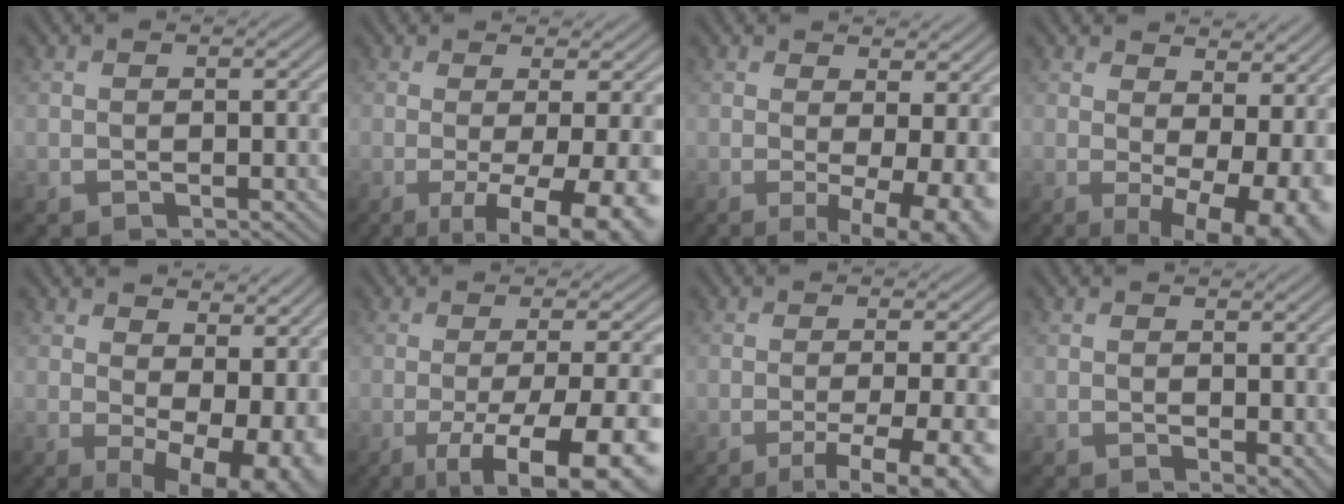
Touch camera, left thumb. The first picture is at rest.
{"total": 9.4, "force": [-2.0, 2.6, 8.8], "torque": [-0.121, -0.006, -0.020]}
{"total": 8.3, "force": [-0.2, 2.7, 7.9], "torque": [-0.105, -0.008, 0.002]}
{"total": 11.8, "force": [1.1, 5.5, 10.4], "torque": [-0.118, -0.011, 0.045]}
{"total": 13.0, "force": [2.0, 7.3, 10.6], "torque": [-0.129, -0.022, 0.071]}
{"total": 13.4, "force": [-5.3, 3.8, 11.7], "torque": [-0.146, -0.006, -0.067]}
{"total": 8.9, "force": [-3.7, 2.1, 7.8], "torque": [-0.102, -0.005, -0.041]}
{"total": 2.7, "force": [0.1, 1.5, 2.2], "torque": [-0.029, -0.007, 0.006]}